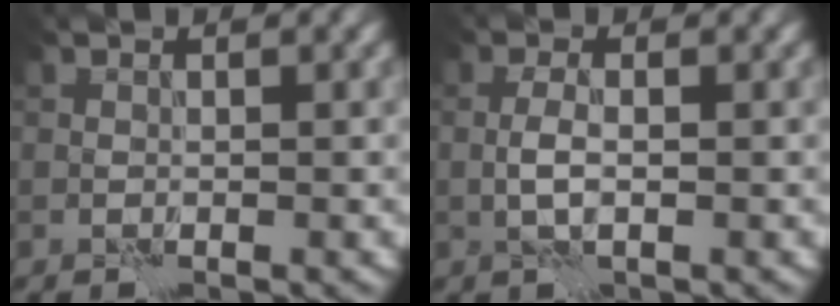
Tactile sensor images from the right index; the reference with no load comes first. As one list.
[{"total": 1.4, "force": [-0.2, 0.3, 1.4], "torque": [-0.030, 0.001, -0.008]}]